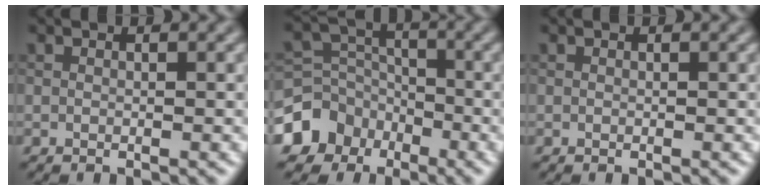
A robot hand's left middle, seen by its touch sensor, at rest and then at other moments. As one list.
[{"total": 8.5, "force": [-5.0, 6.6, 1.7], "torque": [-0.021, -0.016, -0.110]}, {"total": 0.0}]